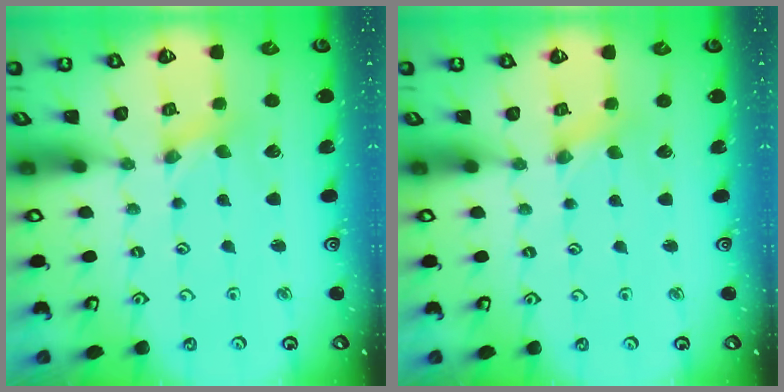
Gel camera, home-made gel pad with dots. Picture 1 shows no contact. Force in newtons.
{"total": 0.0}